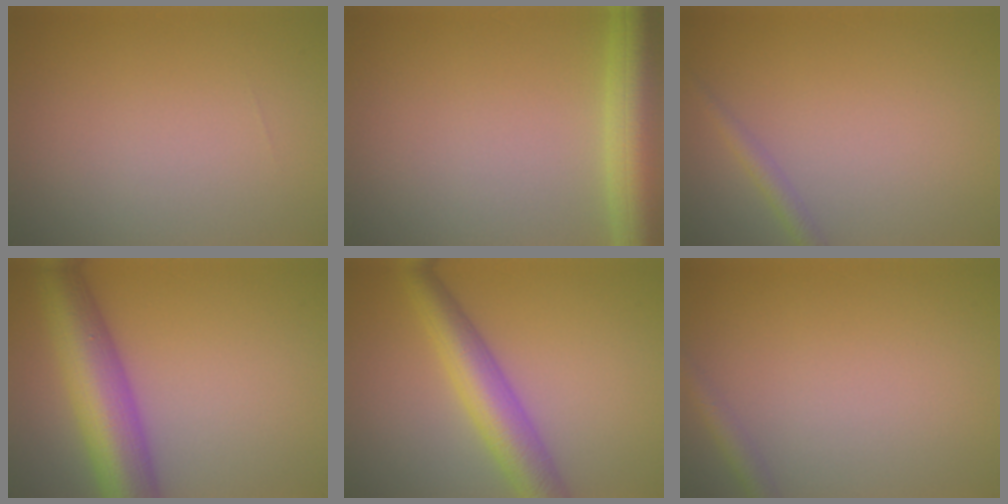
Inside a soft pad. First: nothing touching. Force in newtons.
{"total": 7.5, "press": 7.4, "slide": 0.4}
{"total": 1.4, "press": 1.4, "slide": 0.0}
{"total": 9.4, "press": 9.4, "slide": 0.3}
{"total": 5.7, "press": 5.7, "slide": 0.2}
{"total": 1.5, "press": 1.5, "slide": 0.1}